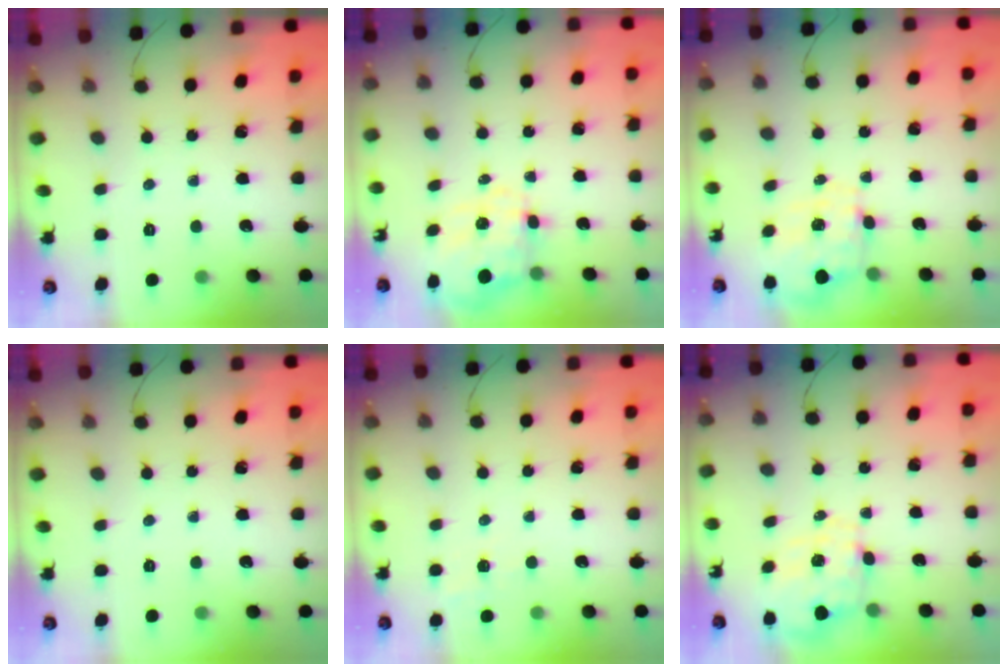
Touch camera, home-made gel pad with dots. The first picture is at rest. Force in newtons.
{"total": 9.1, "press": 9.0, "slide": 1.5}
{"total": 1.0, "press": 0.9, "slide": 0.5}
{"total": 0.0}
{"total": 3.6, "press": 3.3, "slide": 1.4}
{"total": 2.1, "press": 1.8, "slide": 1.1}